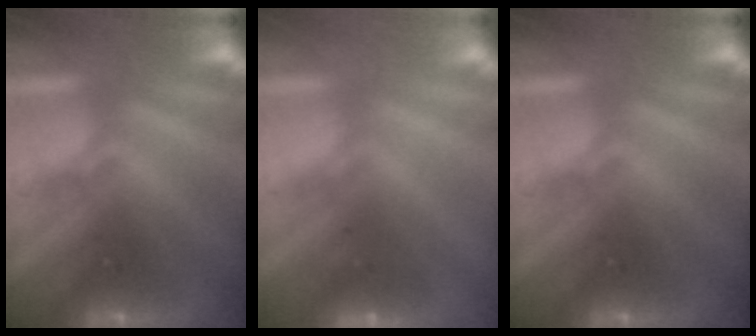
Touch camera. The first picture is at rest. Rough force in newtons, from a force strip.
{"total": 2.0}
{"total": 0.0}